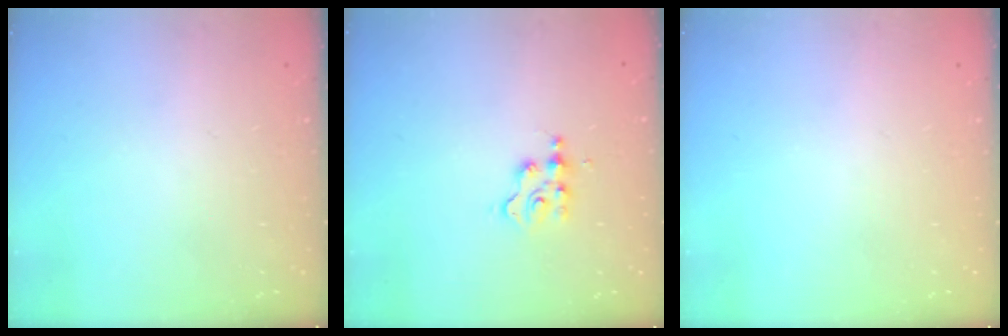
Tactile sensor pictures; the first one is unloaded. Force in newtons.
{"total": 2.9, "press": 2.8, "slide": 0.3}
{"total": 0.0}